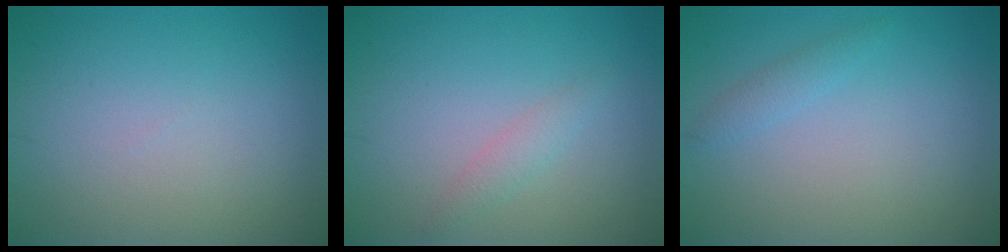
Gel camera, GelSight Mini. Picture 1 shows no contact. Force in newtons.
{"total": 1.3, "press": 1.3, "slide": 0.1}
{"total": 1.1, "press": 1.1, "slide": 0.1}